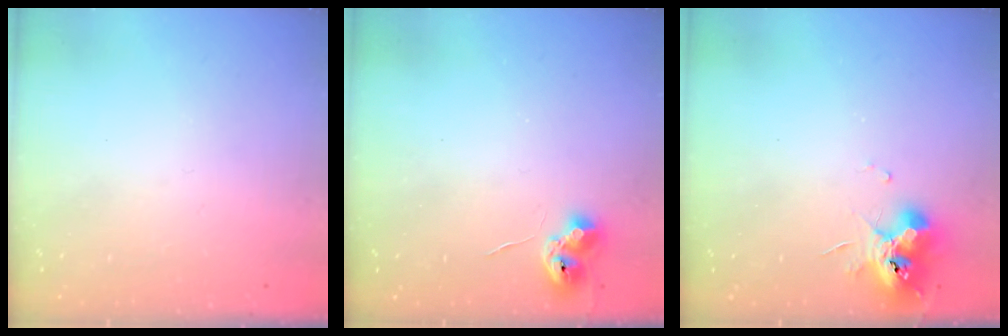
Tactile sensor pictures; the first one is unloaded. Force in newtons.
{"total": 7.4, "press": 7.4, "slide": 0.7}
{"total": 10.0, "press": 10.0, "slide": 1.1}